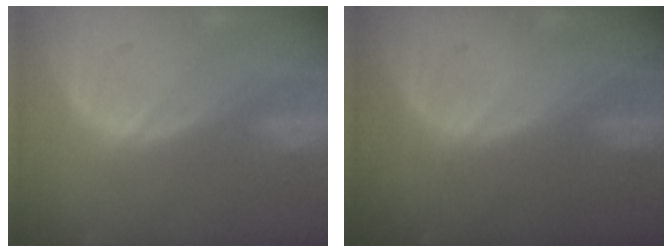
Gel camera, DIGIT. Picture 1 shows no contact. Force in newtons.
{"total": 0.0}